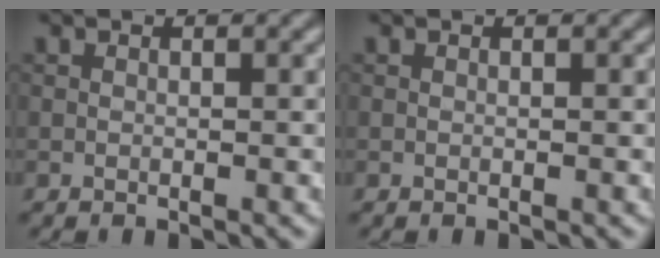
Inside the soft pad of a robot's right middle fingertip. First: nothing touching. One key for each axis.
{"total": 0.0}